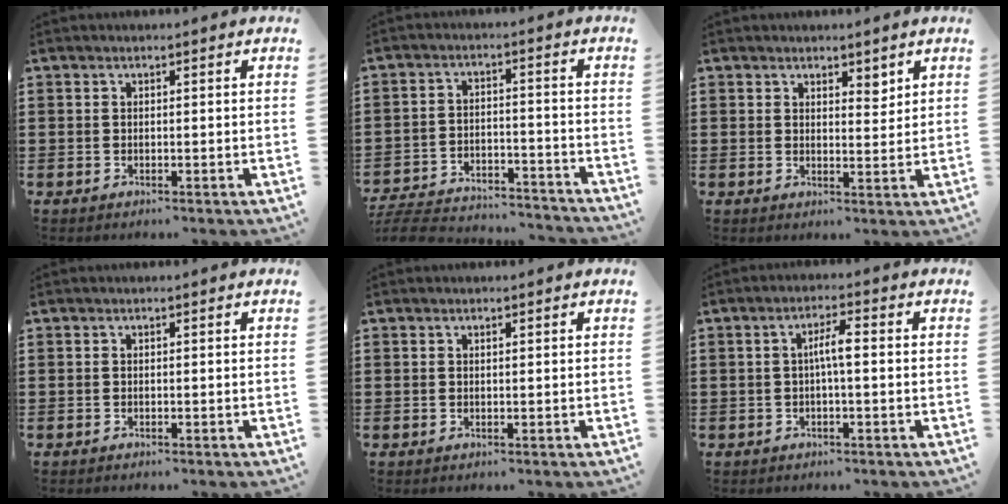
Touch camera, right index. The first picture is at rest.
{"total": 5.9, "force": [-5.7, 0.7, 1.2], "torque": [-0.030, 0.003, -0.115]}
{"total": 2.6, "force": [2.2, 1.2, 0.7], "torque": [-0.010, 0.002, 0.040]}
{"total": 0.0}
{"total": 0.0}
{"total": 3.5, "force": [-0.1, 0.6, 3.4], "torque": [-0.064, 0.004, -0.006]}